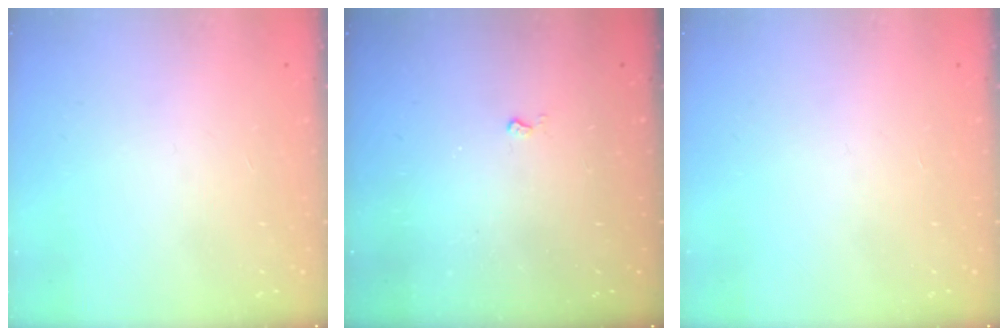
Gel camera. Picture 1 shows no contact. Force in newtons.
{"total": 2.6, "press": 2.6, "slide": 0.4}
{"total": 0.0}